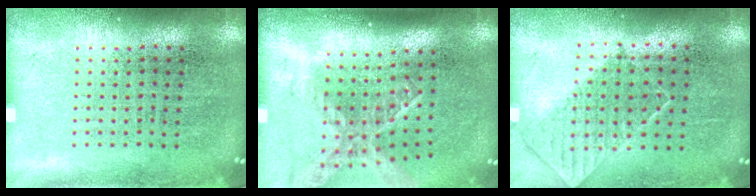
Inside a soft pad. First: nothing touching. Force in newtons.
{"total": 1.8, "press": 1.3, "slide": 1.3}
{"total": 0.7, "press": 0.7, "slide": 0.2}